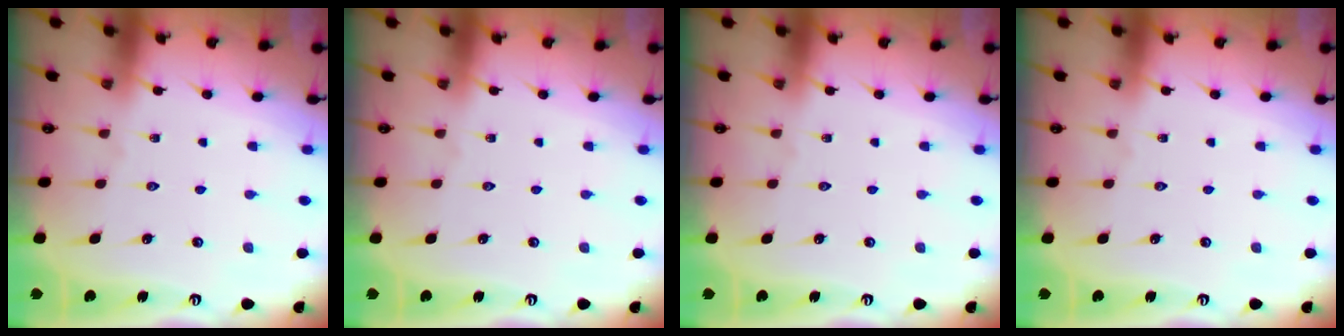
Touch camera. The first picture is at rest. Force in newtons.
{"total": 0.0}
{"total": 0.0}
{"total": 0.0}